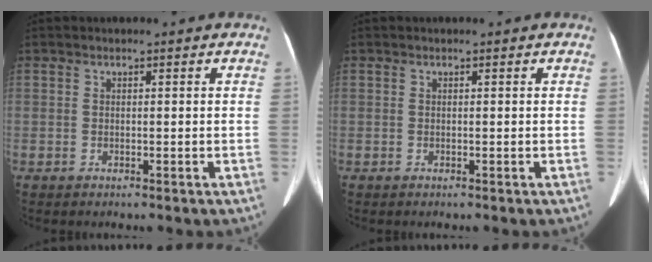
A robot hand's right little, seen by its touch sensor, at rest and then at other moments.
{"total": 0.0}